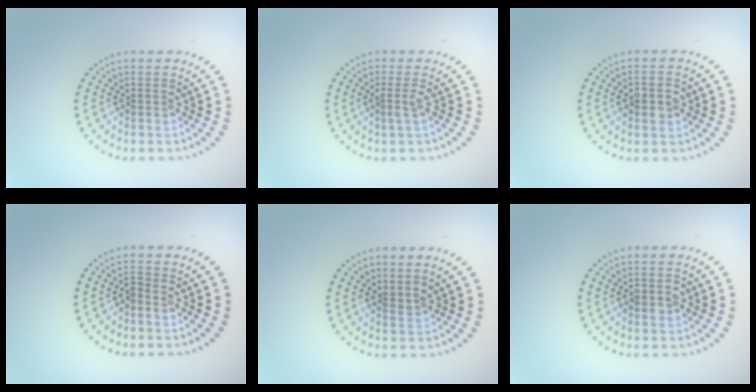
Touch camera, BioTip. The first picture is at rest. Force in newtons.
{"total": 1.4, "press": 1.1, "slide": 0.8}
{"total": 2.8, "press": 2.8, "slide": 0.2}
{"total": 1.0, "press": 1.0, "slide": 0.3}
{"total": 1.0, "press": 0.7, "slide": 0.7}
{"total": 2.2, "press": 2.2, "slide": 0.2}